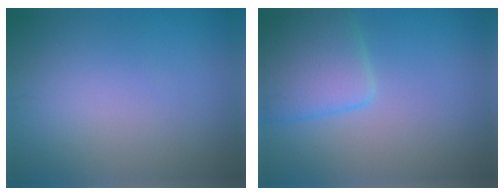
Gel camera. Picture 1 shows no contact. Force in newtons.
{"total": 4.7, "press": 4.7, "slide": 0.3}